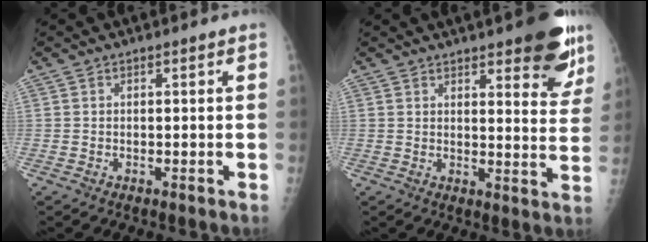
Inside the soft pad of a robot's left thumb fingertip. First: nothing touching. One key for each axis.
{"total": 12.9, "fx": 8.4, "fy": 4.0, "fz": 8.9, "tx": -0.069, "ty": -0.045, "tz": 0.101}